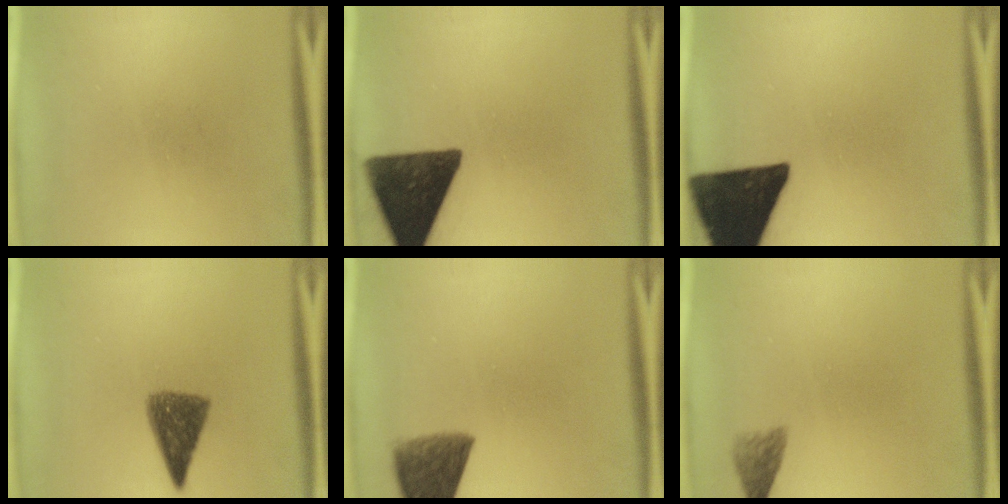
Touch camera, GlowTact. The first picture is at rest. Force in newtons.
{"total": 15.5}
{"total": 17.6}
{"total": 7.3}
{"total": 8.5}
{"total": 2.3}